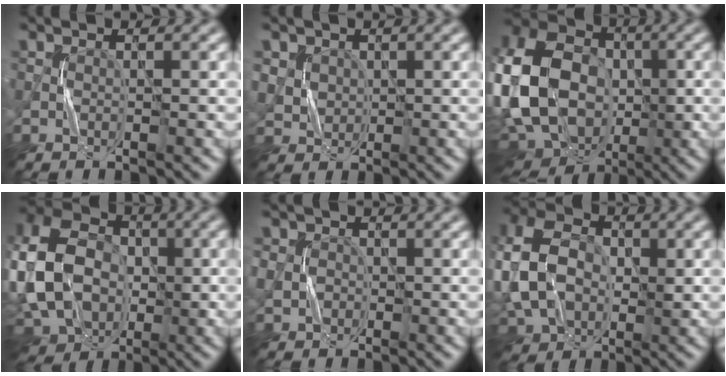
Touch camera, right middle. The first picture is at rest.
{"total": 2.8, "force": [1.2, 2.4, 0.5], "torque": [-0.022, 0.005, 0.031]}
{"total": 18.9, "force": [-2.2, 14.5, 11.9], "torque": [-0.253, 0.025, -0.072]}
{"total": 14.1, "force": [-1.0, 10.6, 9.4], "torque": [-0.203, 0.005, -0.023]}
{"total": 2.5, "force": [0.0, 2.4, 0.8], "torque": [-0.008, 0.008, -0.007]}
{"total": 10.3, "force": [0.2, 7.6, 7.0], "torque": [-0.155, 0.013, -0.008]}